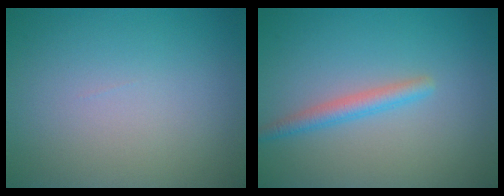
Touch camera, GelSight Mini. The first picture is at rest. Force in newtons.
{"total": 2.0, "press": 2.0, "slide": 0.1}